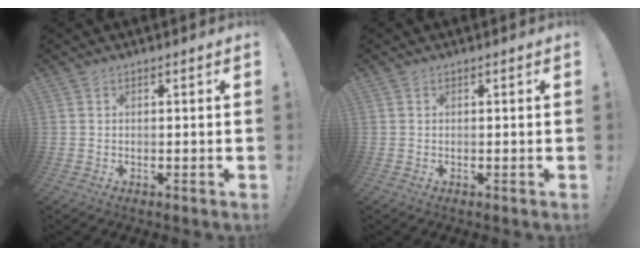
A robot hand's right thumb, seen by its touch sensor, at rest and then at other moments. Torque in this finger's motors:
{"motor_torque": [0.04, 0.04, -0.01, 0.01, 0.06]}